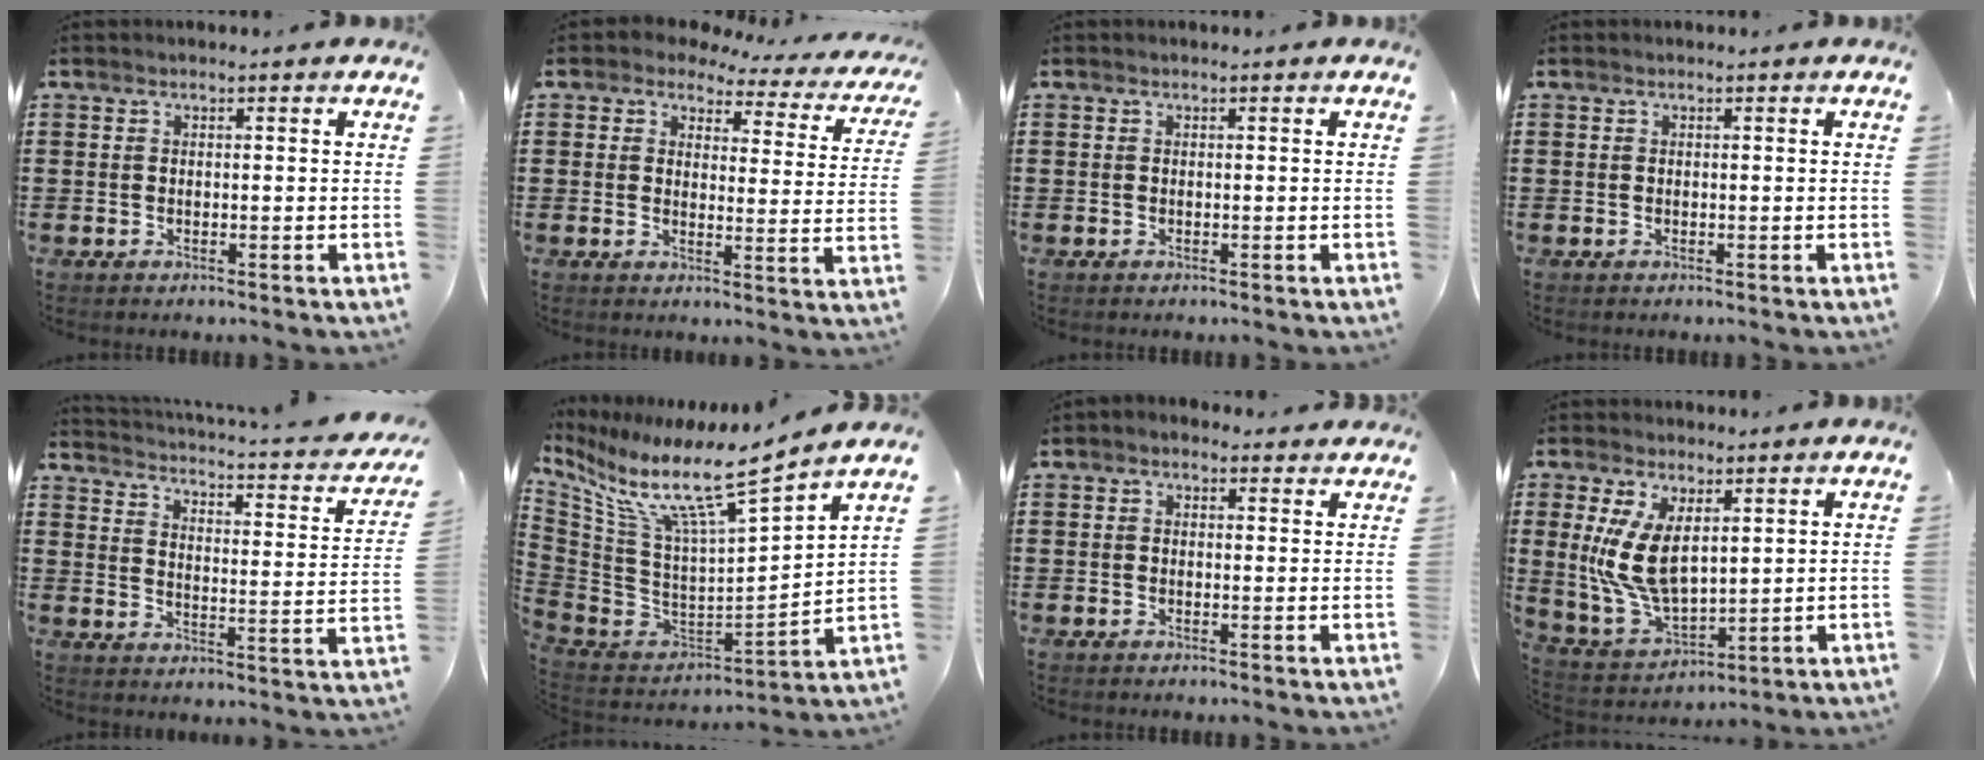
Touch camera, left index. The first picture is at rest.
{"total": 3.2, "force": [2.6, 1.4, 1.3], "torque": [-0.043, -0.014, 0.042]}
{"total": 0.0}
{"total": 0.0}
{"total": 1.9, "force": [1.4, -0.4, 1.2], "torque": [-0.040, -0.030, 0.009]}
{"total": 9.8, "force": [6.7, 0.7, 7.2], "torque": [-0.163, -0.062, 0.105]}
{"total": 1.2, "force": [0.6, 0.9, 0.6], "torque": [-0.014, 0.007, 0.009]}
{"total": 9.7, "force": [2.6, 5.1, 7.8], "torque": [-0.194, -0.010, 0.043]}